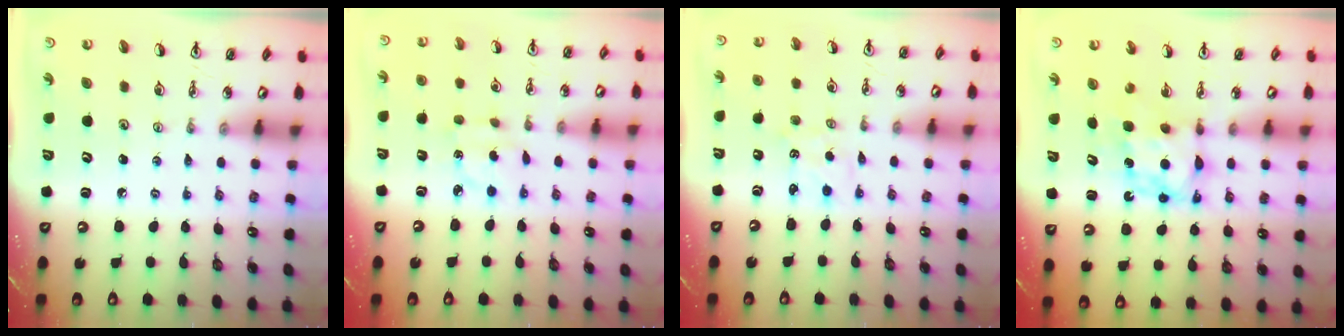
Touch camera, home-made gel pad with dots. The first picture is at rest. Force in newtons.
{"total": 3.9, "press": 3.9, "slide": 0.4}
{"total": 1.2, "press": 1.2, "slide": 0.2}
{"total": 7.0, "press": 7.0, "slide": 0.4}